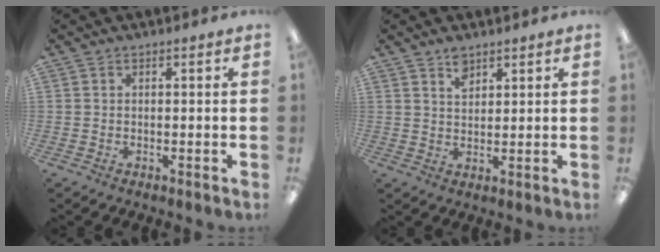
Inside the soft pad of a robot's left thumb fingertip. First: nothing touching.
{"total": 3.9, "force": [2.9, 2.0, 1.6], "torque": [-0.021, -0.010, 0.052]}